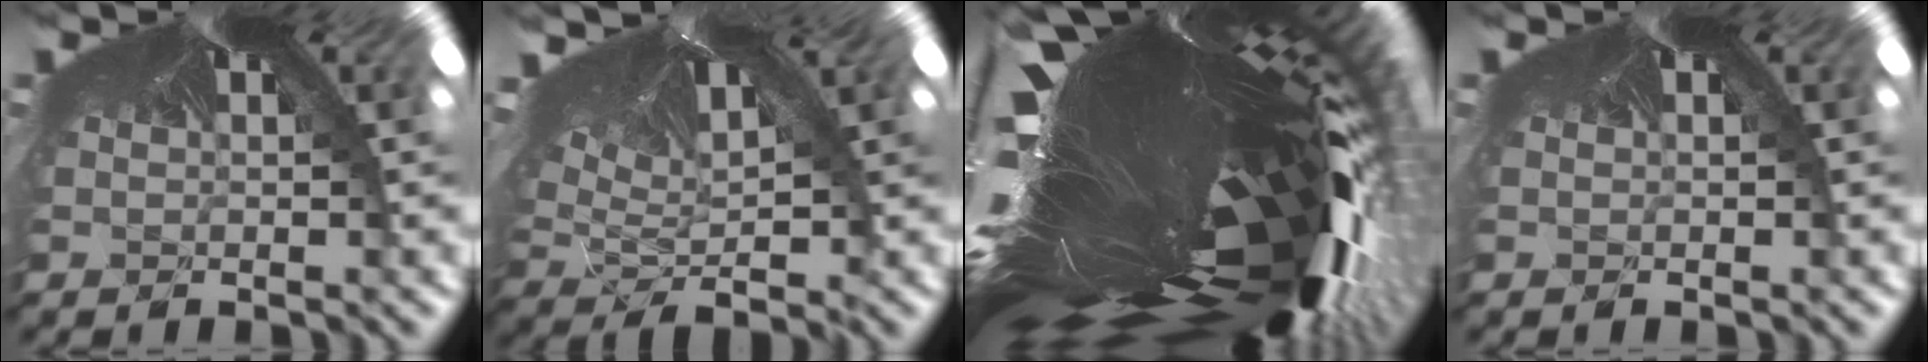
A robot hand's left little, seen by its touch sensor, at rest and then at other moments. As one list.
[{"total": 2.3, "force": [-0.9, 0.3, 2.0], "torque": [-0.051, -0.026, 0.007]}, {"total": 7.3, "force": [-6.7, 0.4, 2.9], "torque": [-0.100, -0.125, -0.054]}, {"total": 0.0}]